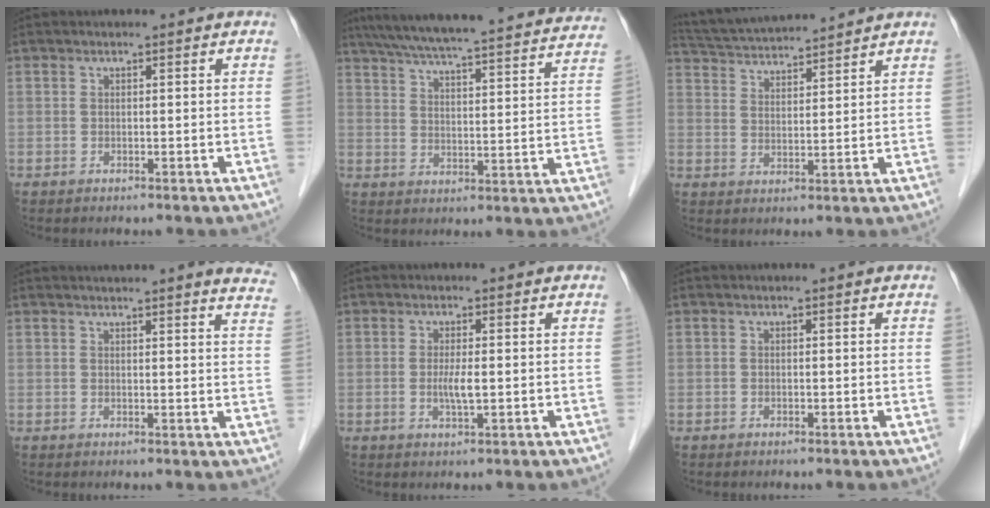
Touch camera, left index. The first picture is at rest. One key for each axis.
{"total": 32.0, "fx": 29.0, "fy": 2.9, "fz": 13.1, "tx": -0.215, "ty": -0.030, "tz": 0.365}
{"total": 11.3, "fx": 10.7, "fy": 0.0, "fz": 3.6, "tx": -0.078, "ty": 0.026, "tz": 0.179}
{"total": 11.5, "fx": 10.6, "fy": 0.6, "fz": 4.4, "tx": -0.036, "ty": -0.029, "tz": 0.096}
{"total": 2.5, "fx": -0.2, "fy": 0.3, "fz": 2.5, "tx": -0.053, "ty": -0.006, "tz": -0.004}
{"total": 0.0}